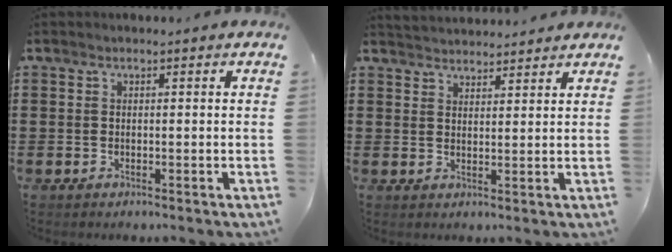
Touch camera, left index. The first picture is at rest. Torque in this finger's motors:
{"motor_torque": [0.14, -0.14, 0.07, 0.04]}